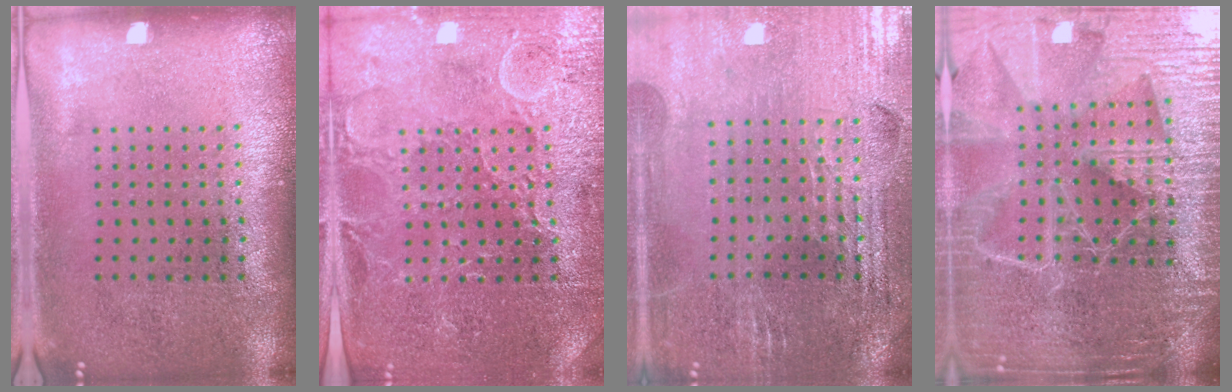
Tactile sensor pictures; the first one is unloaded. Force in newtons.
{"total": 3.6, "press": 3.6, "slide": 0.7}
{"total": 2.7, "press": 2.7, "slide": 0.5}
{"total": 5.7, "press": 5.0, "slide": 2.7}